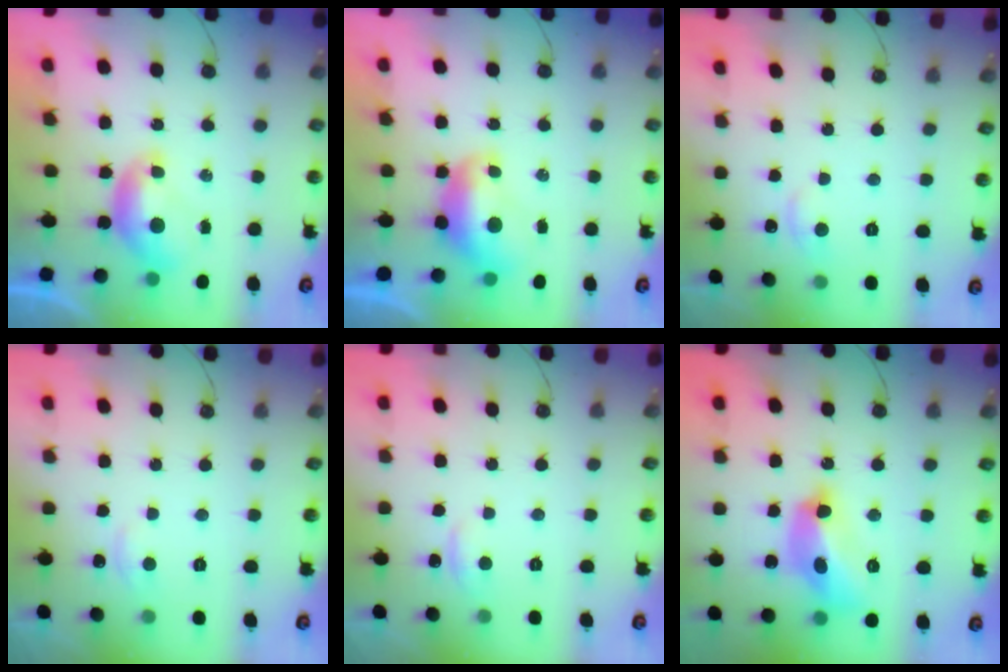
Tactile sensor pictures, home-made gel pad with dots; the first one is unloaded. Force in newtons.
{"total": 1.6, "press": 1.4, "slide": 0.7}
{"total": 0.9, "press": 0.1, "slide": 0.9}
{"total": 4.0, "press": 3.9, "slide": 0.3}
{"total": 1.0, "press": 0.7, "slide": 0.8}
{"total": 10.0, "press": 9.9, "slide": 0.9}